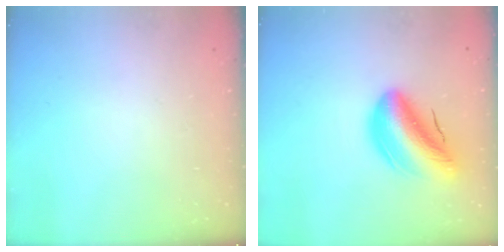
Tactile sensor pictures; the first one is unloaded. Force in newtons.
{"total": 12.6, "press": 12.1, "slide": 3.4}